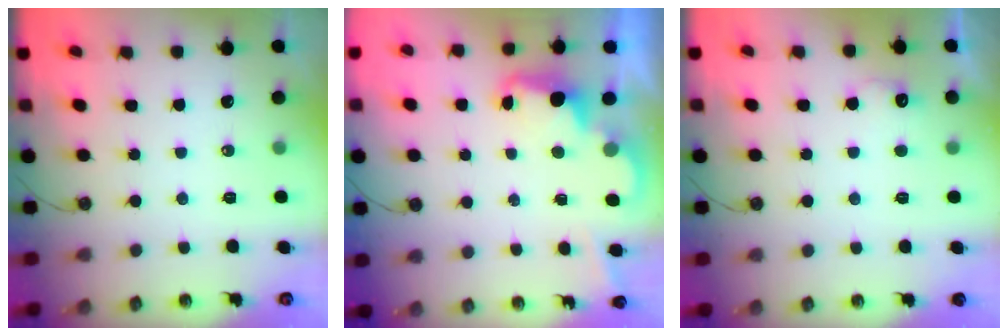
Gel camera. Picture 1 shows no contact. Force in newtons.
{"total": 2.4, "press": 2.3, "slide": 0.5}
{"total": 5.7, "press": 5.6, "slide": 1.3}